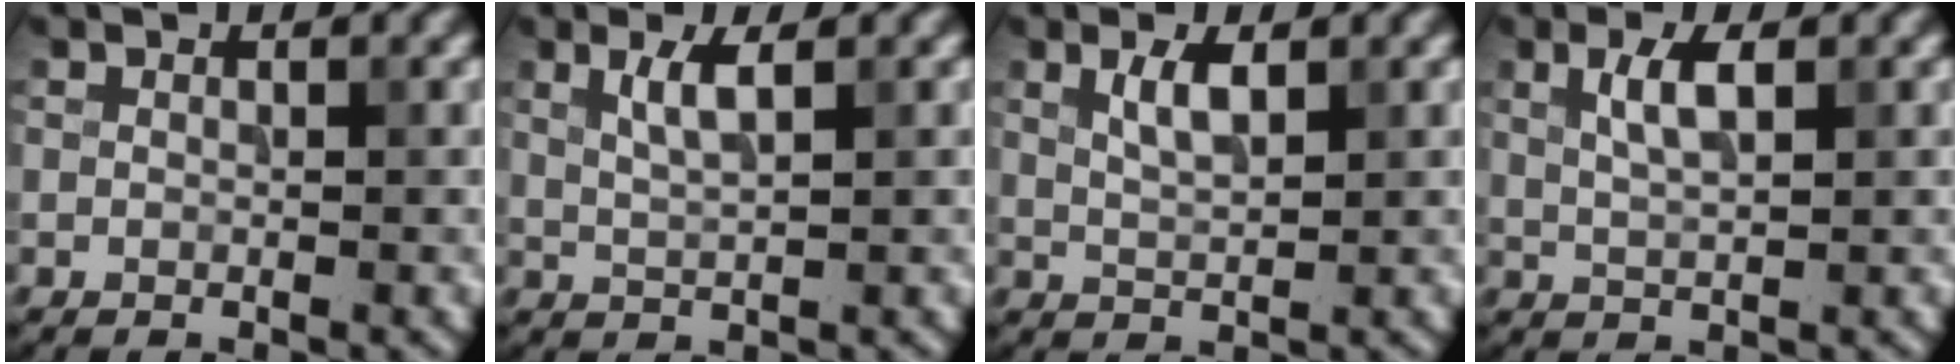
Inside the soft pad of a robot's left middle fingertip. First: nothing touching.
{"total": 2.4, "force": [1.1, 0.6, 2.1], "torque": [-0.040, -0.001, 0.021]}
{"total": 2.4, "force": [1.1, 0.8, 2.0], "torque": [-0.040, 0.000, 0.023]}
{"total": 2.8, "force": [1.1, 0.9, 2.5], "torque": [-0.047, 0.003, 0.021]}